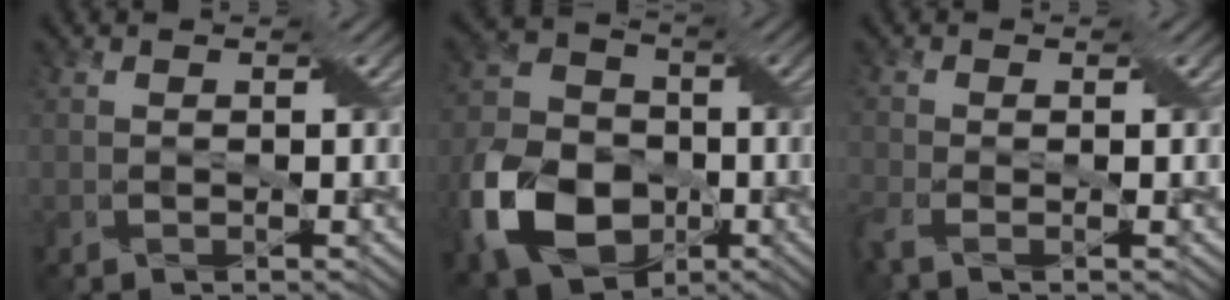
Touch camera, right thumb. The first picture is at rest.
{"total": 13.2, "force": [-5.0, 9.8, 7.3], "torque": [-0.172, -0.020, -0.113]}
{"total": 3.0, "force": [-1.6, 0.9, 2.3], "torque": [-0.064, -0.007, -0.040]}